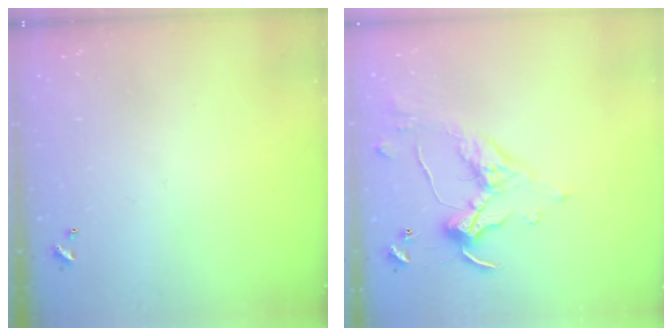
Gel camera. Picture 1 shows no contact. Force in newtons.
{"total": 1.1, "press": 1.1, "slide": 0.1}